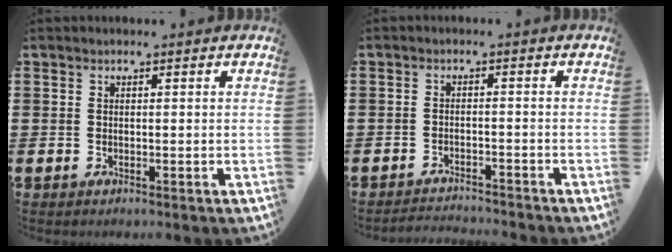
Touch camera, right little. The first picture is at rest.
{"total": 2.1, "force": [-2.1, -0.1, -0.1], "torque": [-0.002, 0.004, -0.045]}